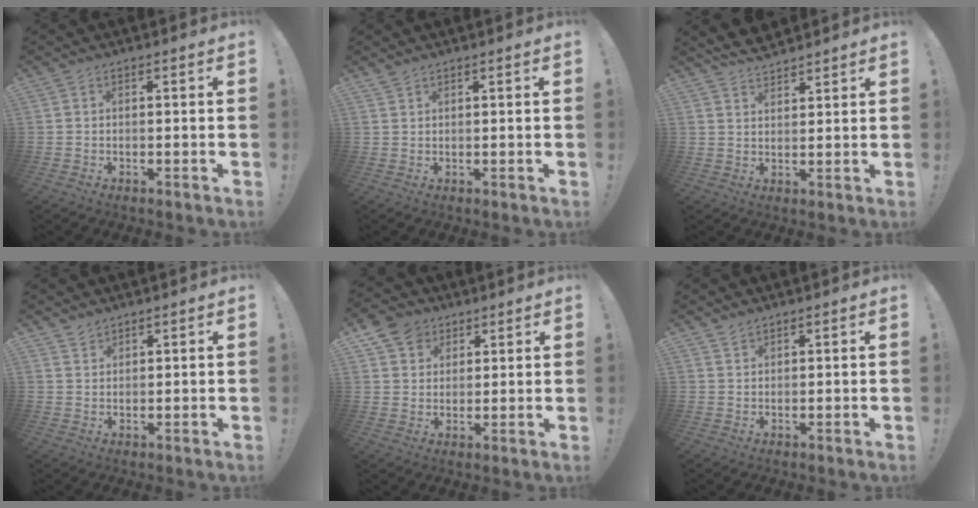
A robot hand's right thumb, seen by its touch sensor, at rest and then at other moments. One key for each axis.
{"total": 1.3, "fx": 1.2, "fy": 0.4, "fz": 0.3, "tx": -0.010, "ty": -0.001, "tz": 0.025}
{"total": 5.3, "fx": 4.9, "fy": 1.5, "fz": 1.3, "tx": -0.026, "ty": -0.025, "tz": 0.092}
{"total": 2.3, "fx": 2.2, "fy": 0.7, "fz": 0.1, "tx": 0.007, "ty": -0.018, "tz": 0.040}
{"total": 8.9, "fx": 5.1, "fy": 7.1, "fz": 1.8, "tx": -0.028, "ty": -0.034, "tz": 0.102}
{"total": 1.7, "fx": 1.6, "fy": 0.5, "fz": 0.3, "tx": -0.002, "ty": -0.008, "tz": 0.031}